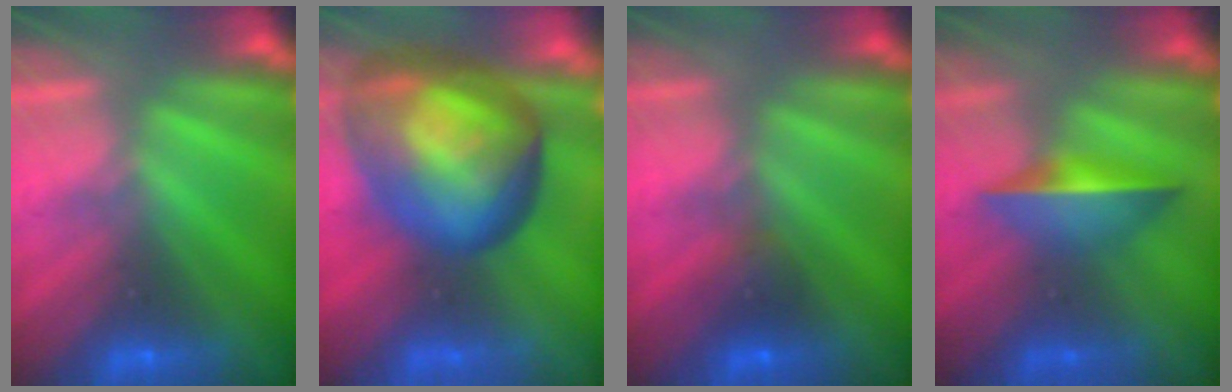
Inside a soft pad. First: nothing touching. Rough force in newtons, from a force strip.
{"total": 7.6}
{"total": 2.3}
{"total": 1.5}